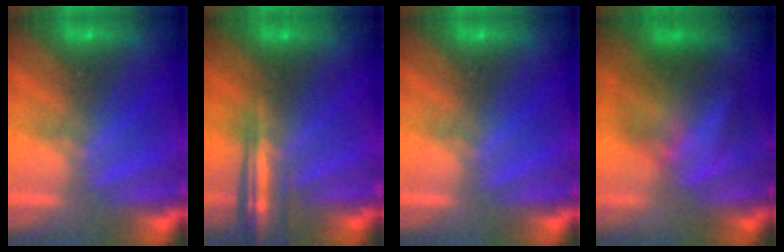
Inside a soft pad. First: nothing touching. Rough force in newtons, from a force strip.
{"total": 7.6}
{"total": 0.0}
{"total": 4.6}